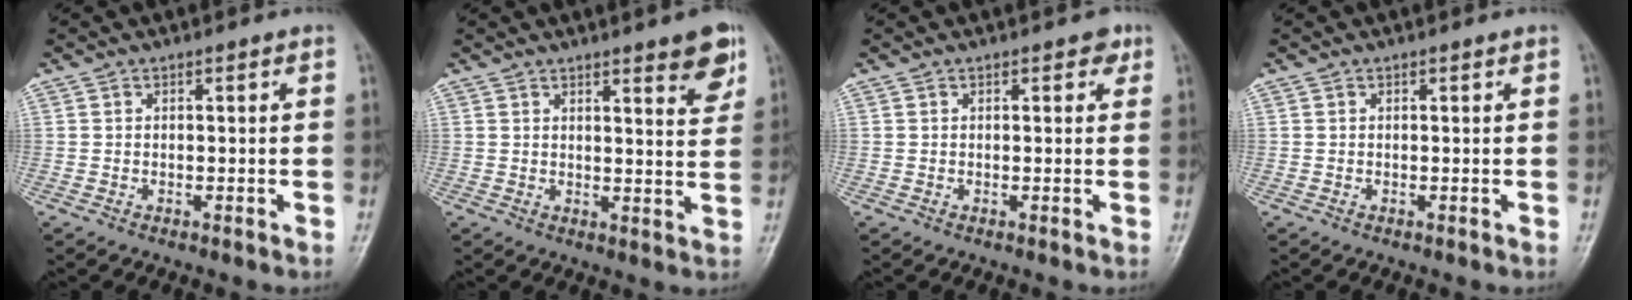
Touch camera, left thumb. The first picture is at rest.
{"total": 6.9, "force": [4.2, 1.4, 5.3], "torque": [-0.055, -0.024, 0.052]}
{"total": 1.6, "force": [0.9, 1.0, 0.9], "torque": [0.003, -0.001, 0.006]}
{"total": 0.0}